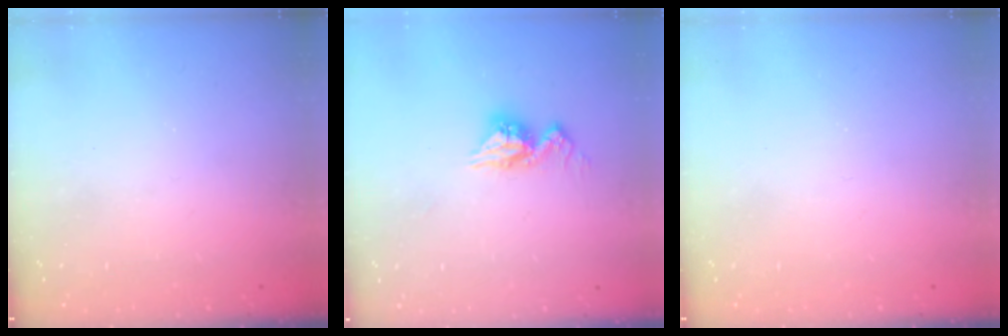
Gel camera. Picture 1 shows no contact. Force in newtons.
{"total": 9.3, "press": 9.3, "slide": 0.6}
{"total": 0.0}